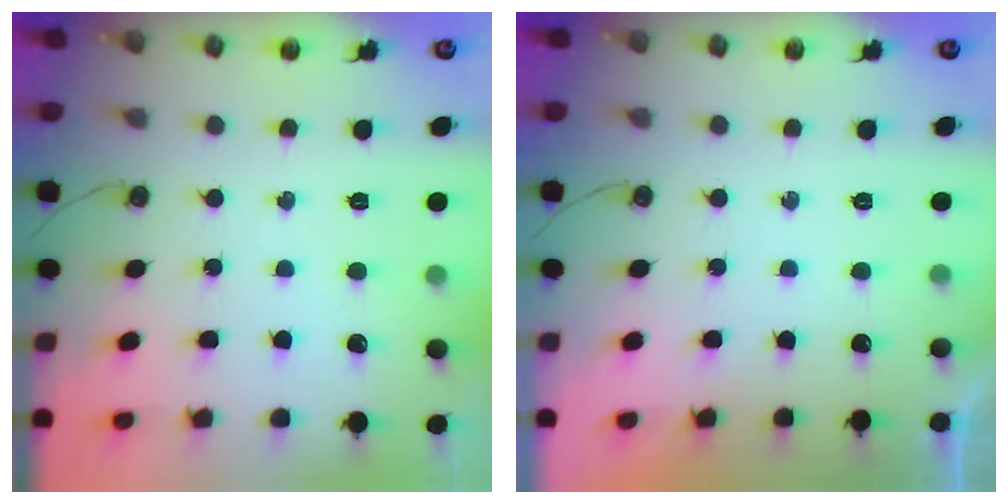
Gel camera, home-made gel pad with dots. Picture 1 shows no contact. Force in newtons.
{"total": 0.0}